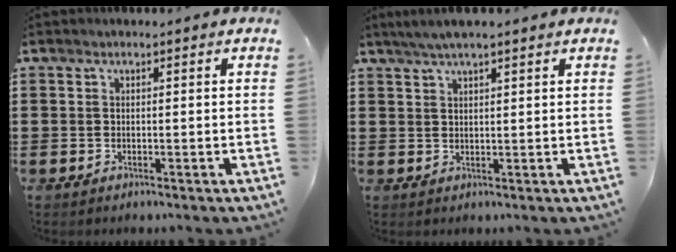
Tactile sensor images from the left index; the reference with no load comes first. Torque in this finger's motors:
{"motor_torque": [0.69, -0.65, 0.11, 0.03]}